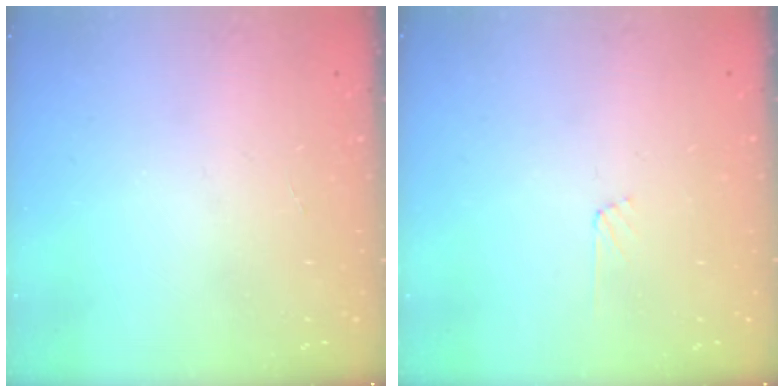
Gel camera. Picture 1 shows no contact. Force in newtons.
{"total": 4.6, "press": 4.6, "slide": 0.5}